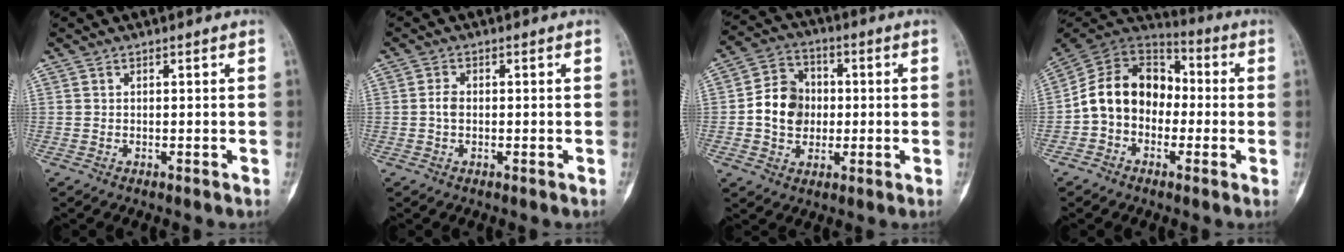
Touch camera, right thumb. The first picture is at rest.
{"total": 2.0, "force": [-0.1, 1.3, 1.6], "torque": [-0.028, 0.004, -0.006]}
{"total": 10.3, "force": [-0.4, 8.6, 5.7], "torque": [-0.070, 0.019, -0.012]}
{"total": 14.5, "force": [-1.6, 11.2, 9.0], "torque": [-0.130, 0.049, -0.043]}